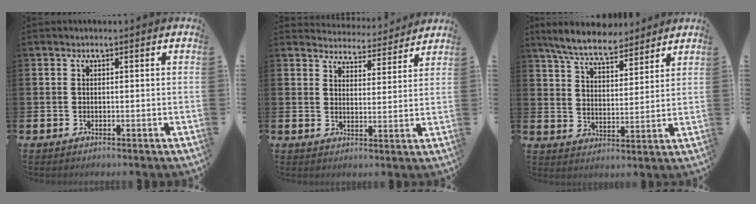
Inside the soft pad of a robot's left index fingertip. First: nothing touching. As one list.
[{"total": 4.4, "force": [4.3, 0.7, -0.1], "torque": [0.000, -0.041, 0.071]}, {"total": 7.6, "force": [7.0, 1.6, 2.5], "torque": [-0.075, -0.029, 0.127]}]